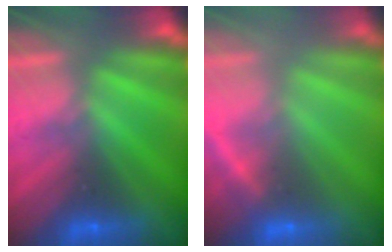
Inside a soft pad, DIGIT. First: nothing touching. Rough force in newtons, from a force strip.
{"total": 2.4}